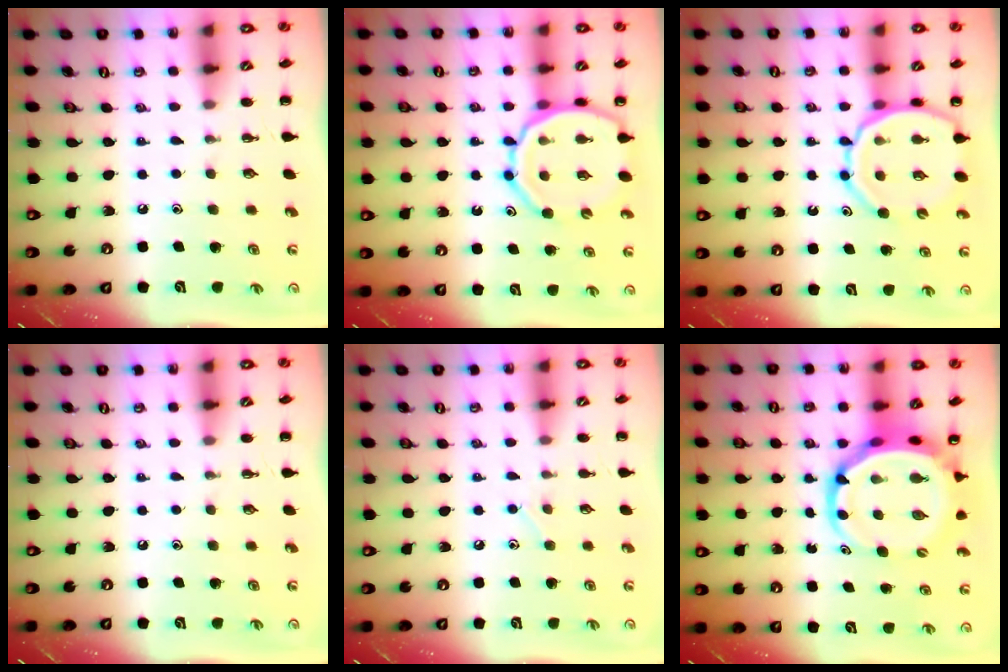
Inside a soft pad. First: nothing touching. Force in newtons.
{"total": 13.2, "press": 12.9, "slide": 3.1}
{"total": 11.5, "press": 11.0, "slide": 3.5}
{"total": 0.0}
{"total": 4.7, "press": 4.5, "slide": 1.4}
{"total": 8.3, "press": 7.9, "slide": 2.4}